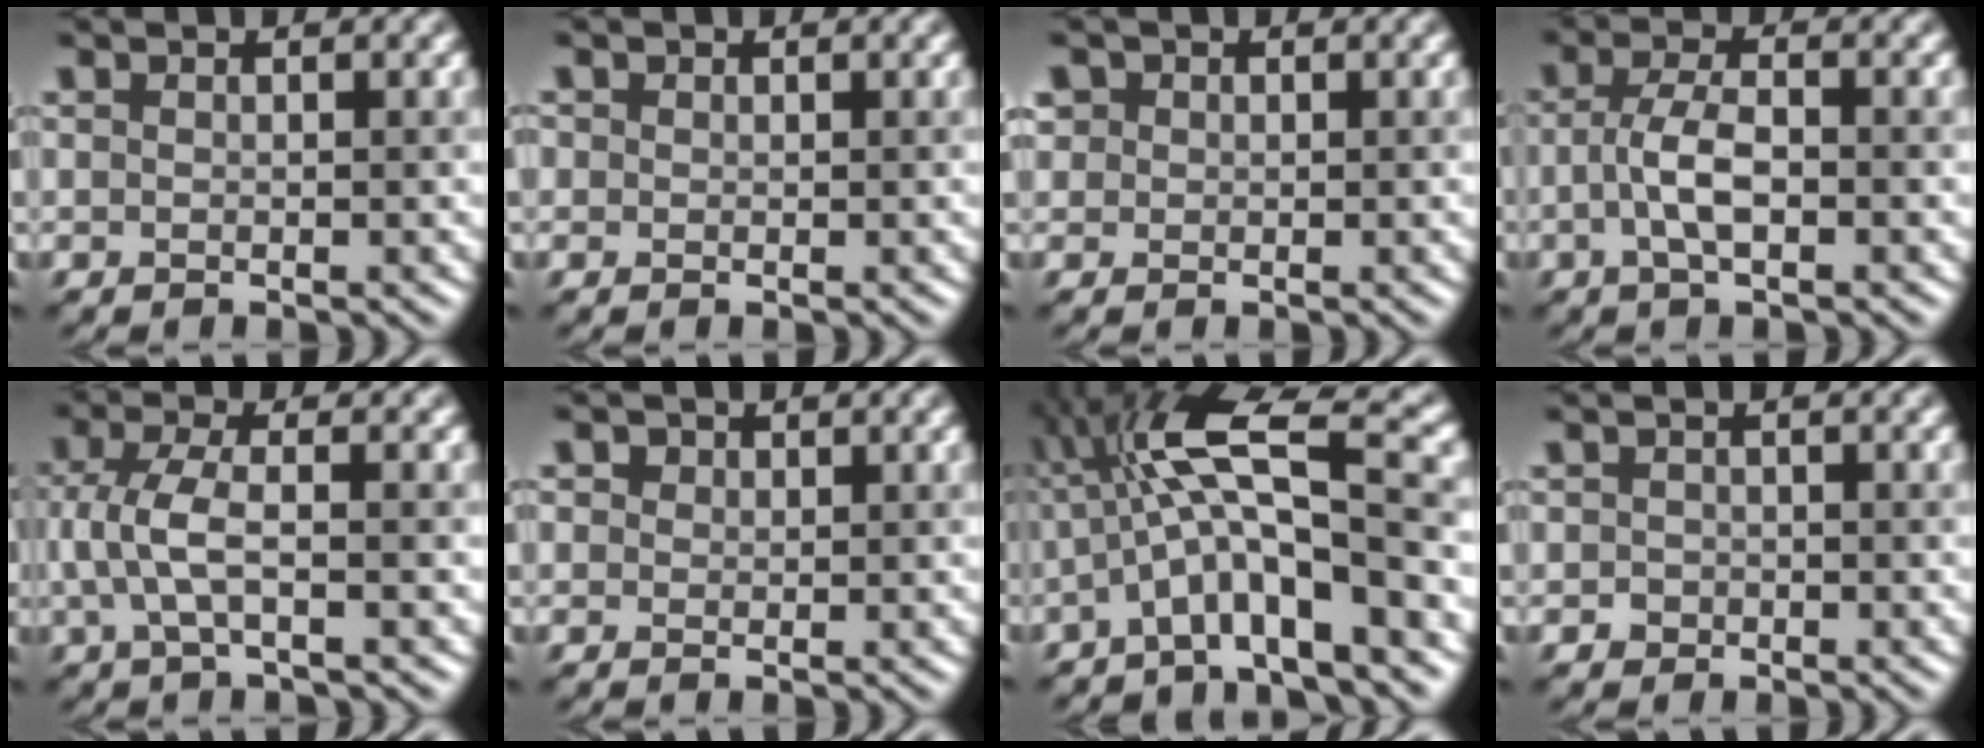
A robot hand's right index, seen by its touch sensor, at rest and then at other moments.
{"total": 0.9, "force": [0.3, 0.8, 0.1], "torque": [0.003, 0.002, -0.003]}
{"total": 1.6, "force": [0.6, 1.4, 0.4], "torque": [-0.007, 0.008, 0.002]}
{"total": 3.2, "force": [-0.7, 1.0, 2.9], "torque": [-0.060, 0.003, -0.017]}
{"total": 3.4, "force": [-0.2, 1.0, 3.2], "torque": [-0.075, 0.004, -0.007]}
{"total": 1.7, "force": [0.9, 1.3, 0.6], "torque": [-0.006, 0.014, -0.001]}
{"total": 8.3, "force": [-0.9, 1.8, 8.1], "torque": [-0.135, 0.021, -0.026]}
{"total": 0.9, "force": [-0.3, 0.8, 0.1], "torque": [0.004, -0.002, -0.007]}